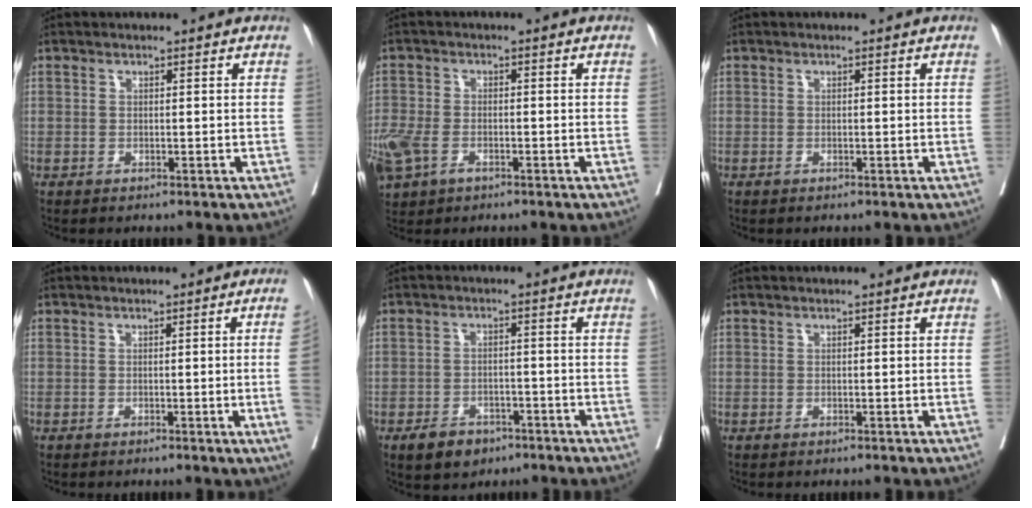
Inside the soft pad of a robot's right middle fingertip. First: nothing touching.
{"total": 11.4, "force": [-5.3, 7.6, 6.7], "torque": [-0.197, -0.011, -0.091]}
{"total": 0.0}
{"total": 5.3, "force": [-0.6, -2.1, 4.9], "torque": [-0.063, -0.013, -0.005]}
{"total": 4.8, "force": [-3.0, 3.1, 2.1], "torque": [-0.037, 0.002, -0.039]}
{"total": 0.0}